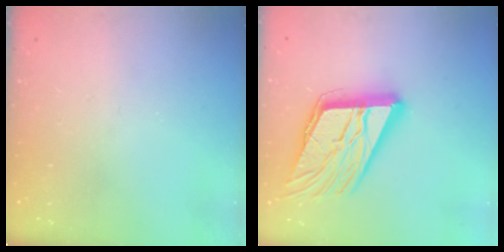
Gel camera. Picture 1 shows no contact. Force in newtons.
{"total": 19.2, "press": 19.0, "slide": 2.8}